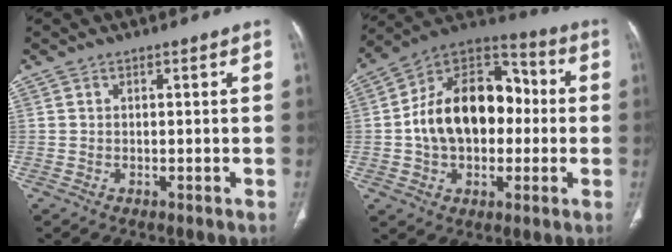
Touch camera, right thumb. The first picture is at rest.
{"total": 20.3, "force": [-0.2, 13.7, 14.9], "torque": [-0.208, 0.039, -0.006]}